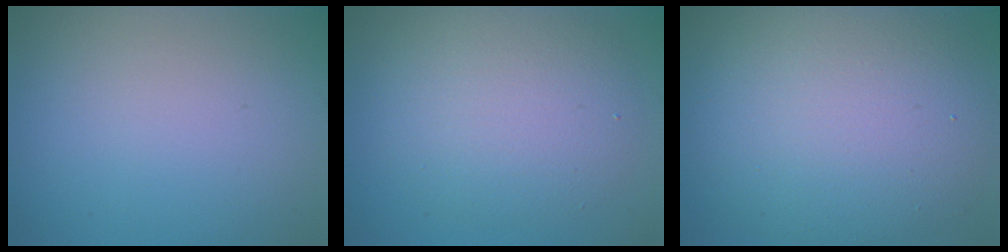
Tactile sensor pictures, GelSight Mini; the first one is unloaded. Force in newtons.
{"total": 5.7, "press": 5.7, "slide": 0.2}
{"total": 11.6, "press": 11.6, "slide": 0.7}